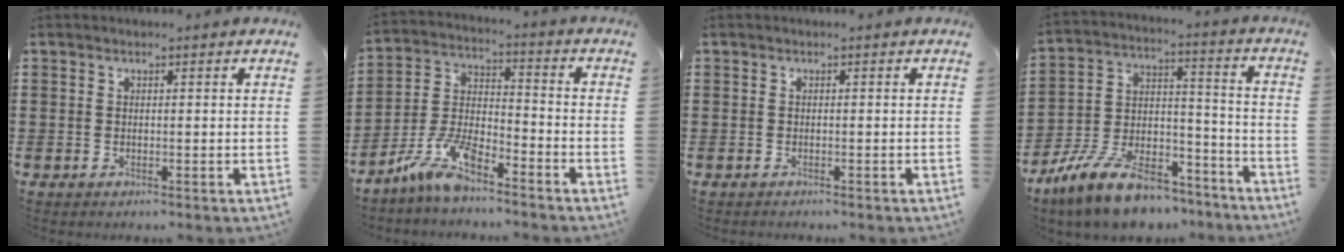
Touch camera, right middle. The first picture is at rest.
{"total": 9.2, "force": [-7.2, 2.5, 5.1], "torque": [-0.117, 0.010, -0.141]}
{"total": 0.6, "force": [-0.5, 0.3, -0.1], "torque": [0.001, 0.003, -0.012]}
{"total": 12.0, "force": [-9.9, 3.8, 5.7], "torque": [-0.120, 0.034, -0.191]}